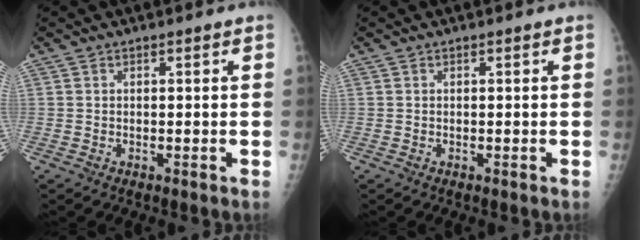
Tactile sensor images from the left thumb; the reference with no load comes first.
{"total": 0.0}